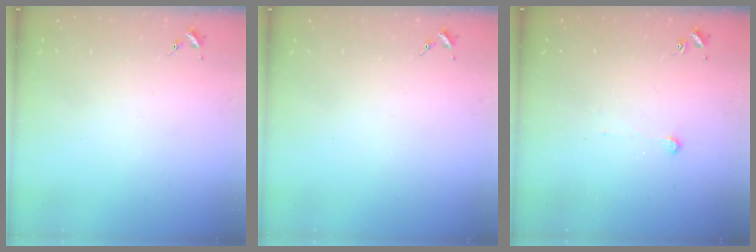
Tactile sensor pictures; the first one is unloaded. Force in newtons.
{"total": 0.0}
{"total": 3.6, "press": 3.6, "slide": 0.3}